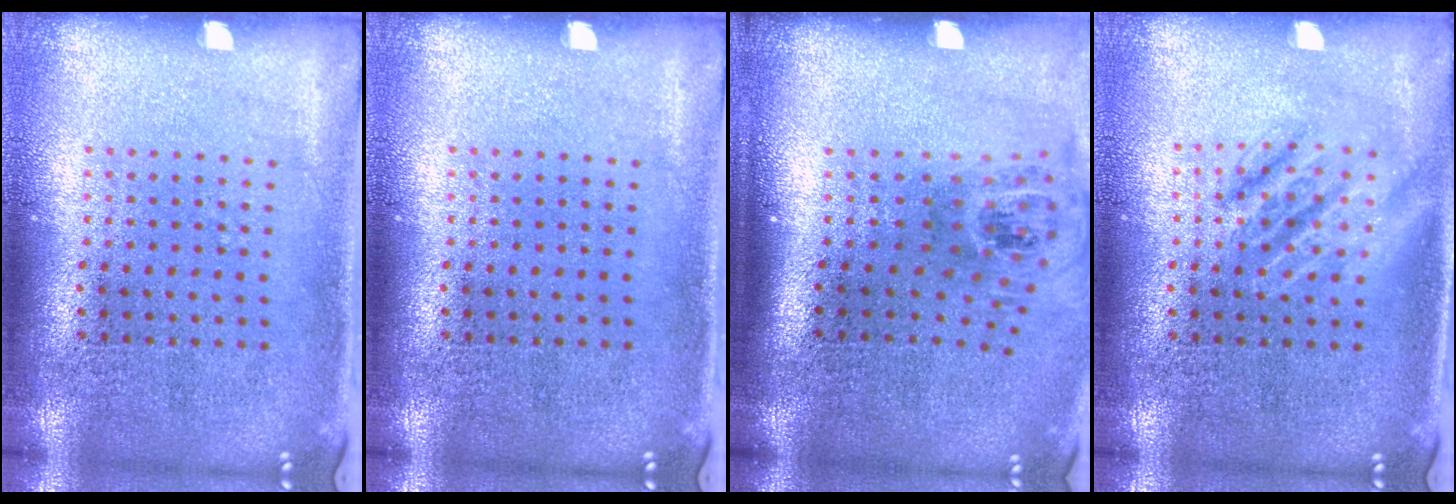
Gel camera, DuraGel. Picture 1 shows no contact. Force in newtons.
{"total": 0.0}
{"total": 1.7, "press": 1.2, "slide": 1.2}
{"total": 1.3, "press": 1.3, "slide": 0.1}